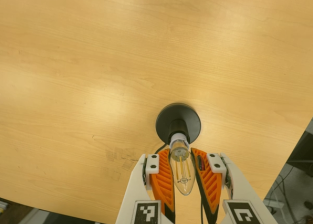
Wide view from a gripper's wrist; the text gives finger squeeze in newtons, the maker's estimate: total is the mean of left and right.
{"total": 20.5, "left": 20.6, "right": 20.3}